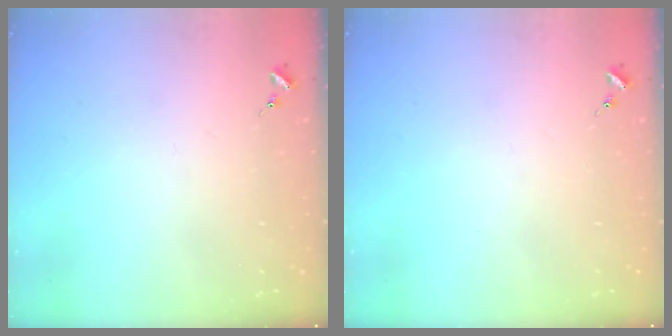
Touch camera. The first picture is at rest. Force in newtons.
{"total": 0.0}